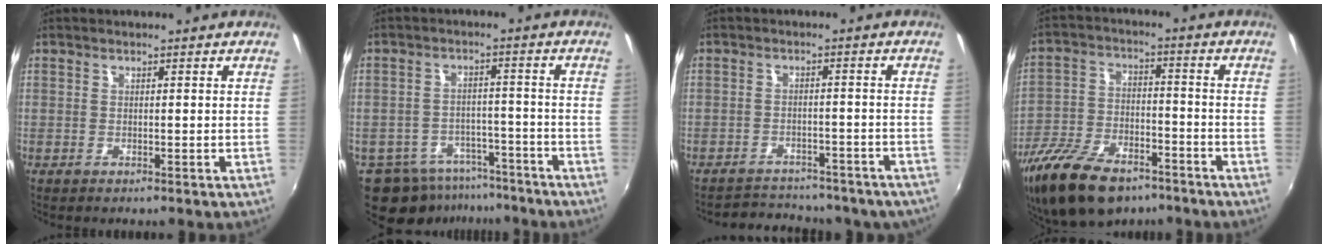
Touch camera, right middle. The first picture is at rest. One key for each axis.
{"total": 12.8, "fx": -9.6, "fy": 7.3, "fz": 4.2, "tx": -0.103, "ty": 0.008, "tz": -0.125}
{"total": 15.0, "fx": -13.0, "fy": 5.7, "fz": 5.0, "tx": -0.105, "ty": 0.009, "tz": -0.153}
{"total": 19.3, "fx": -13.5, "fy": 8.9, "fz": 10.5, "tx": -0.225, "ty": -0.025, "tz": -0.233}